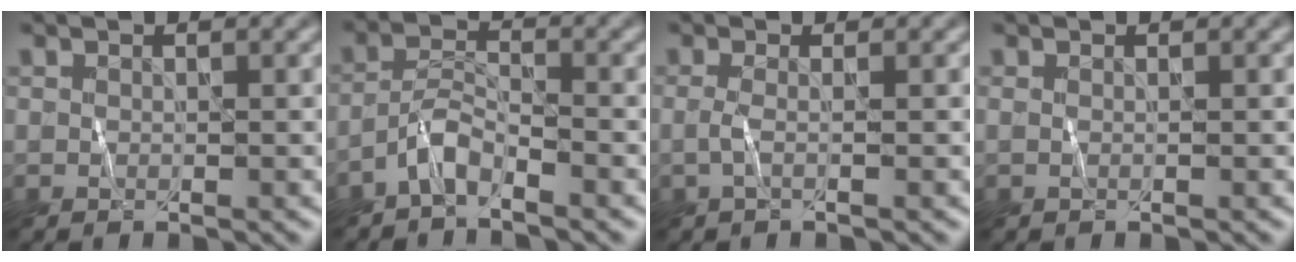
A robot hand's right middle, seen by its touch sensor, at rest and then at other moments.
{"total": 2.5, "force": [-2.0, 0.5, 1.3], "torque": [-0.027, 0.012, -0.045]}
{"total": 1.1, "force": [-0.2, 0.1, 1.1], "torque": [-0.026, -0.003, -0.008]}
{"total": 0.0}